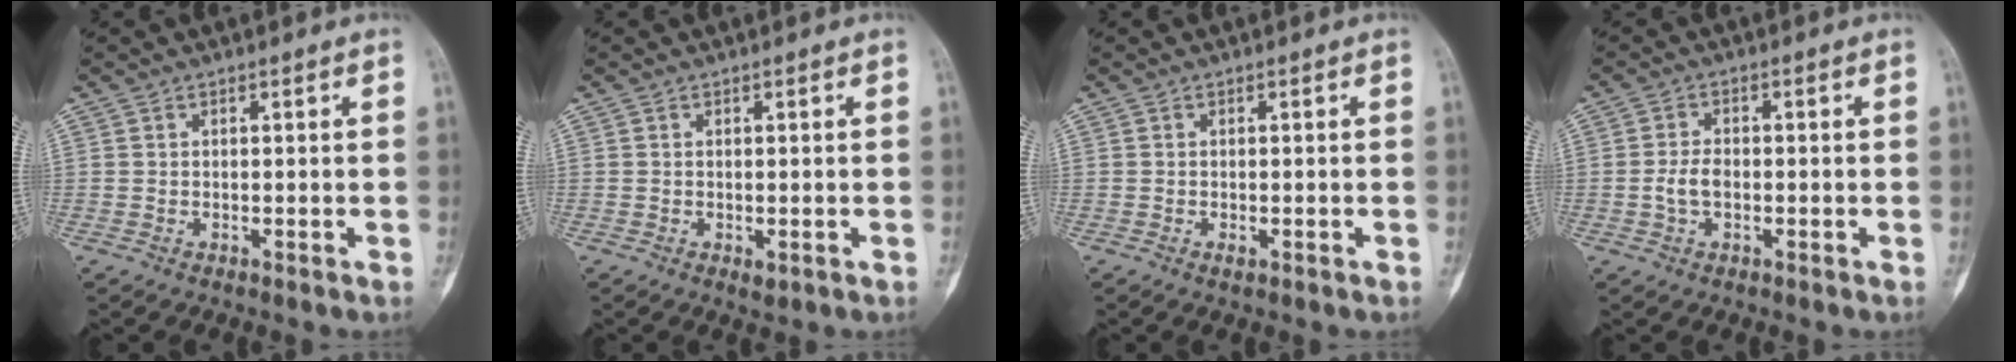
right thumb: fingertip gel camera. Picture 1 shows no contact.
{"total": 1.2, "force": [-0.4, 0.6, 1.0], "torque": [-0.012, -0.003, -0.001]}
{"total": 0.9, "force": [-0.4, 0.4, 0.7], "torque": [-0.011, -0.001, -0.006]}
{"total": 3.5, "force": [-0.7, 2.1, 2.7], "torque": [-0.058, 0.011, -0.016]}